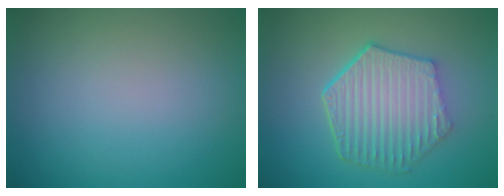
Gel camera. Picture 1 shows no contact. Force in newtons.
{"total": 6.5, "press": 4.9, "slide": 4.3}